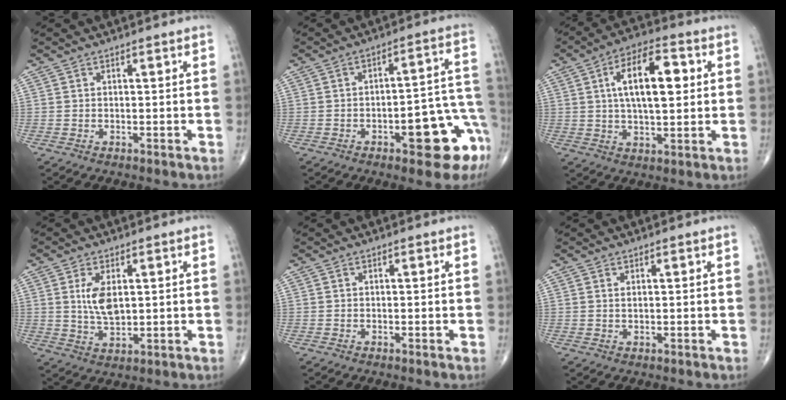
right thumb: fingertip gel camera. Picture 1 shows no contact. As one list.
[{"total": 15.1, "force": [-6.4, 5.5, 12.5], "torque": [-0.093, 0.056, -0.069]}, {"total": 13.7, "force": [2.7, 6.1, 12.0], "torque": [-0.188, 0.008, 0.043]}, {"total": 6.4, "force": [1.5, 3.2, 5.4], "torque": [-0.100, -0.011, 0.034]}, {"total": 0.0}, {"total": 0.6, "force": [0.3, 0.2, 0.5], "torque": [-0.012, 0.001, 0.007]}]